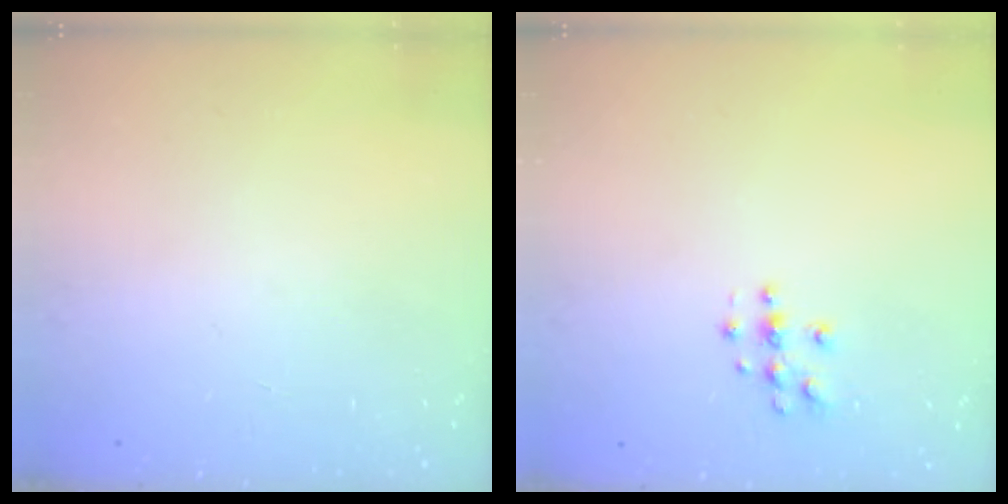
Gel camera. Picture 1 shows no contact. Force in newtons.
{"total": 3.6, "press": 3.6, "slide": 0.5}